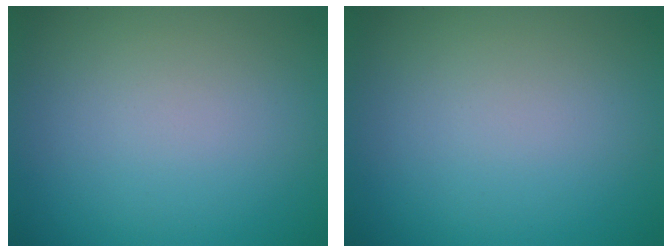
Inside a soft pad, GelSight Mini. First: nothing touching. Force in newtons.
{"total": 0.0}